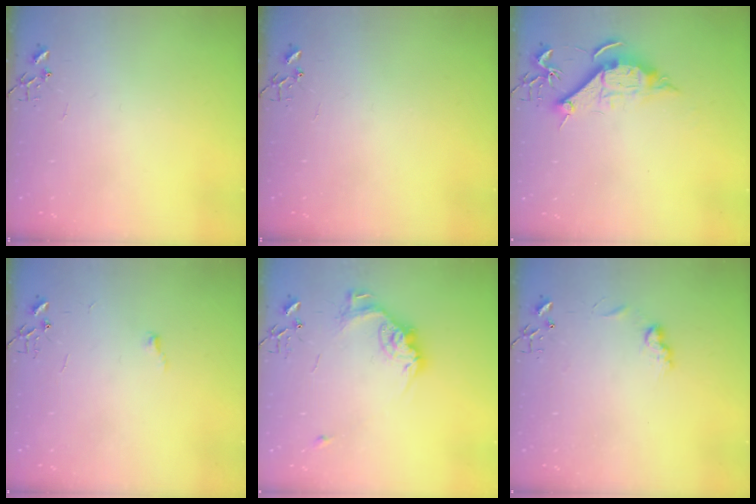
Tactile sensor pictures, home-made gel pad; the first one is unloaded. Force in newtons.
{"total": 0.0}
{"total": 10.1, "press": 10.0, "slide": 0.8}
{"total": 3.5, "press": 3.5, "slide": 0.4}
{"total": 15.4, "press": 15.4, "slide": 1.0}
{"total": 7.6, "press": 7.6, "slide": 0.7}